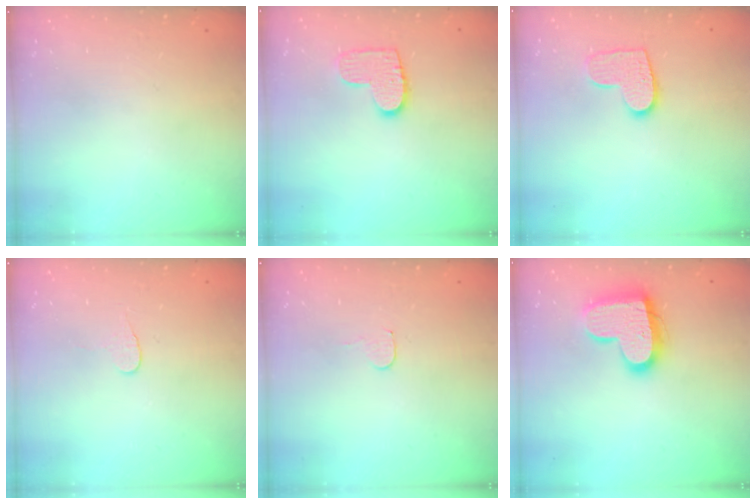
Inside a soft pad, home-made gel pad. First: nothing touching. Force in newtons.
{"total": 9.7, "press": 9.7, "slide": 0.3}
{"total": 9.8, "press": 9.8, "slide": 0.3}
{"total": 3.9, "press": 3.9, "slide": 0.4}
{"total": 3.7, "press": 3.7, "slide": 0.3}
{"total": 16.3, "press": 16.3, "slide": 1.3}